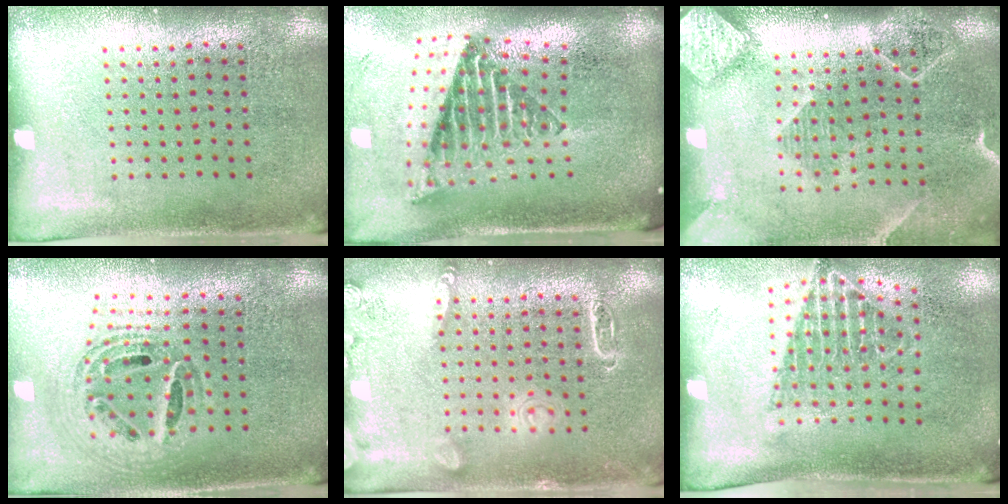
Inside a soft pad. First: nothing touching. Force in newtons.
{"total": 2.8, "press": 1.7, "slide": 2.2}
{"total": 2.5, "press": 2.0, "slide": 1.4}
{"total": 1.0, "press": 1.0, "slide": 0.2}
{"total": 2.5, "press": 2.5, "slide": 0.3}
{"total": 1.5, "press": 1.1, "slide": 0.9}